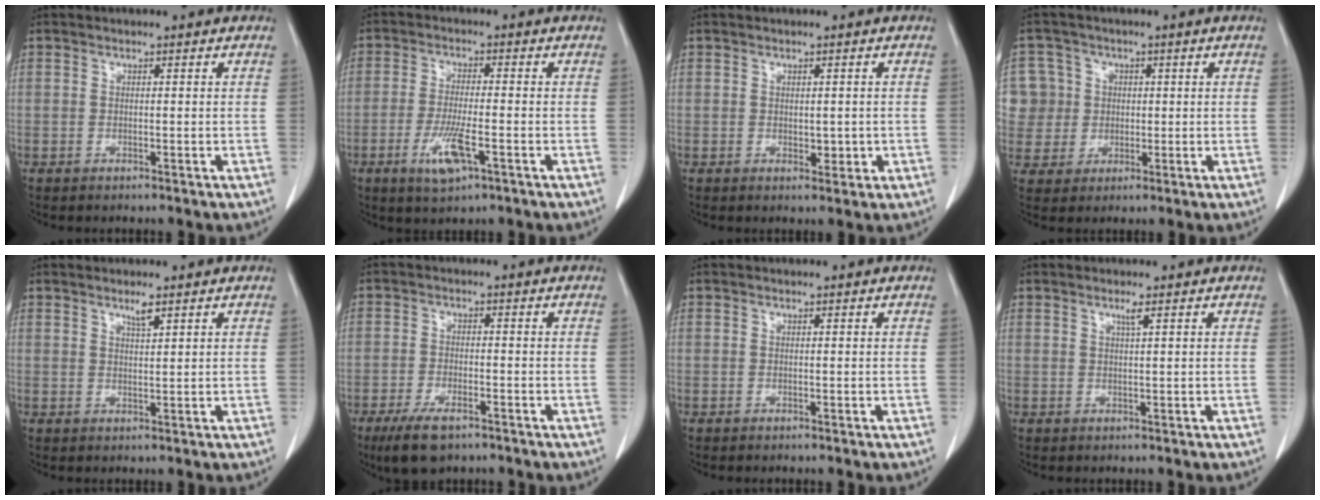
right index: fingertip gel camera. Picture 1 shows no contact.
{"total": 6.6, "force": [-2.9, 1.4, 5.8], "torque": [-0.114, -0.011, -0.048]}
{"total": 2.2, "force": [-0.2, 1.2, 1.8], "torque": [-0.022, -0.003, 0.004]}
{"total": 10.8, "force": [1.6, 10.5, 1.4], "torque": [-0.053, 0.042, 0.051]}
{"total": 1.8, "force": [1.3, 0.0, 1.2], "torque": [-0.024, -0.003, 0.024]}
{"total": 6.6, "force": [-4.5, 2.3, 4.2], "torque": [-0.084, -0.011, -0.078]}
{"total": 0.0}
{"total": 1.2, "force": [0.7, -0.2, 1.0], "torque": [-0.022, -0.002, 0.014]}